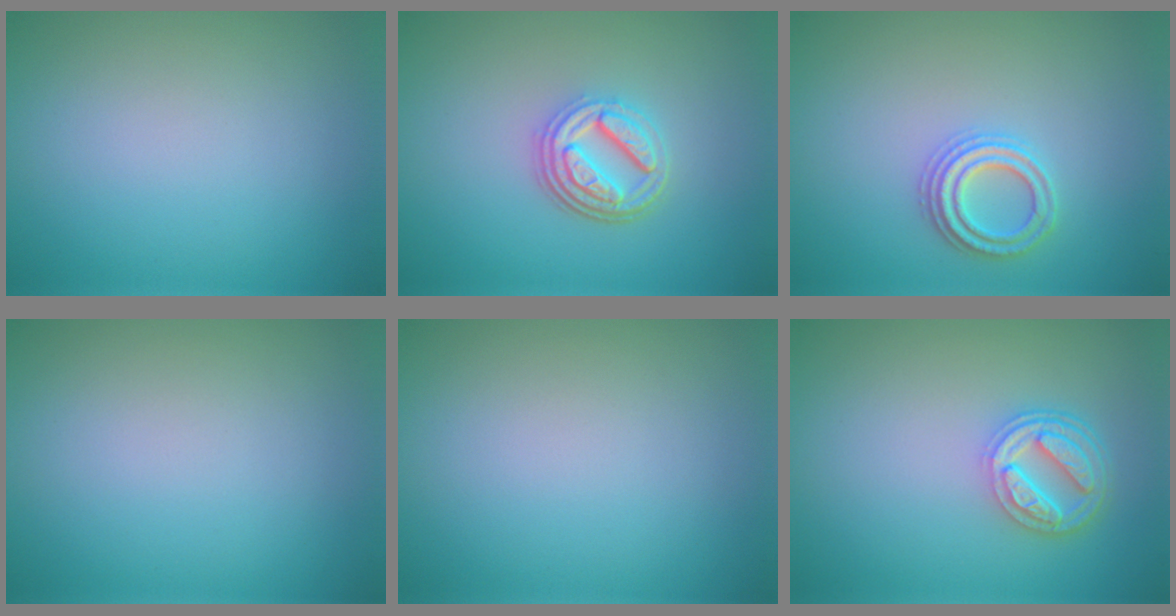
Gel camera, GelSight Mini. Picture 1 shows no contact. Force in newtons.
{"total": 4.2, "press": 3.3, "slide": 2.6}
{"total": 2.5, "press": 2.4, "slide": 0.4}
{"total": 0.0}
{"total": 0.0}
{"total": 4.5, "press": 3.5, "slide": 2.8}